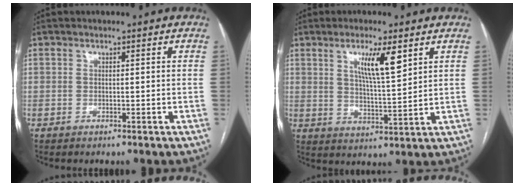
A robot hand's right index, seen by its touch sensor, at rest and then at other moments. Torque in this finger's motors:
{"motor_torque": [0.64, 0.19, 0.21, 0.10]}